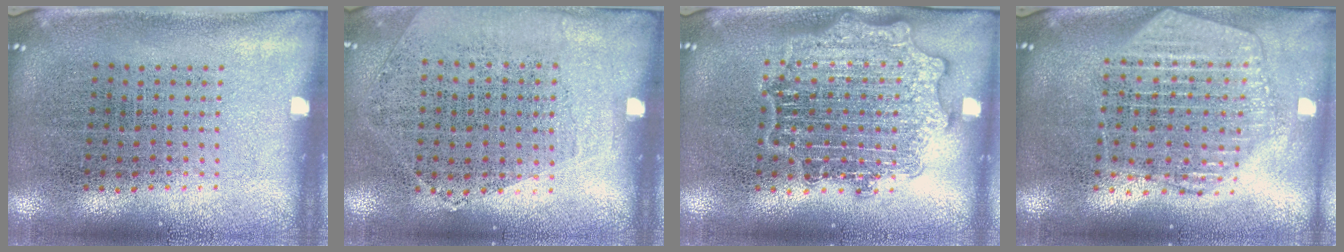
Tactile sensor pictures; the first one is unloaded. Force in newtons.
{"total": 1.1, "press": 0.9, "slide": 0.7}
{"total": 2.8, "press": 2.8, "slide": 0.4}
{"total": 2.1, "press": 1.9, "slide": 0.9}